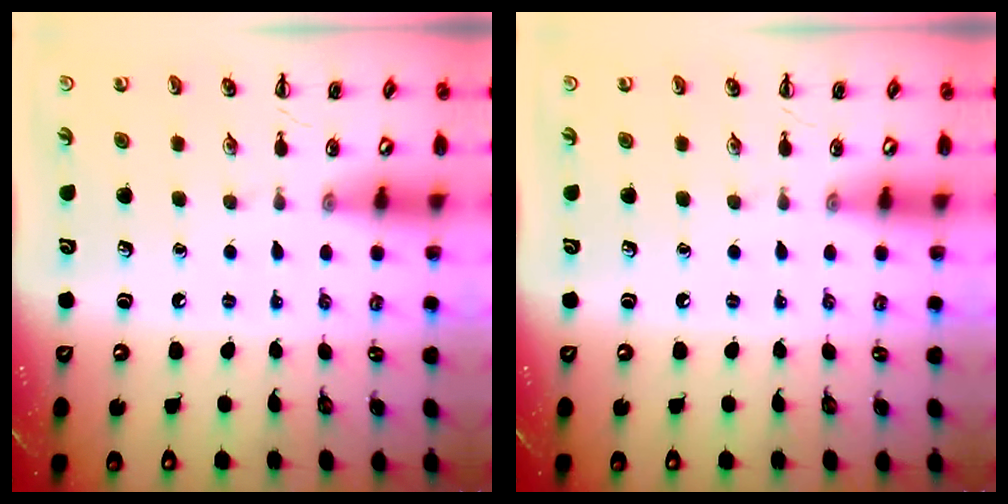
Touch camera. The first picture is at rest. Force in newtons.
{"total": 0.0}